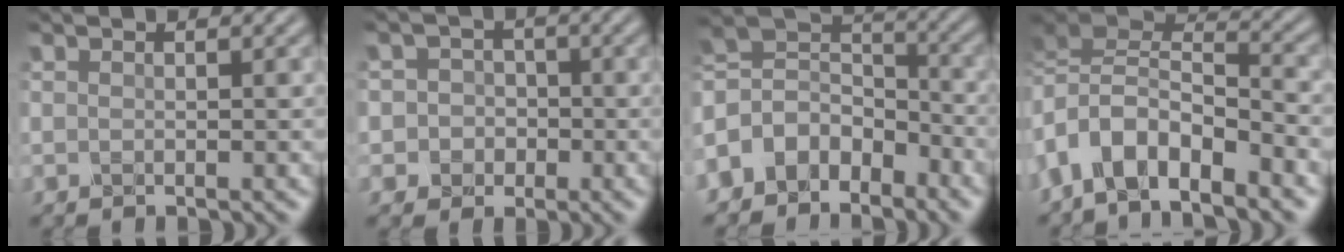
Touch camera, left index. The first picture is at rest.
{"total": 3.8, "force": [-0.7, 3.7, 0.7], "torque": [0.017, 0.013, -0.034]}
{"total": 6.4, "force": [-3.9, 4.3, 2.5], "torque": [-0.041, 0.007, -0.092]}
{"total": 7.6, "force": [-3.8, 3.4, 5.6], "torque": [-0.100, 0.002, -0.081]}